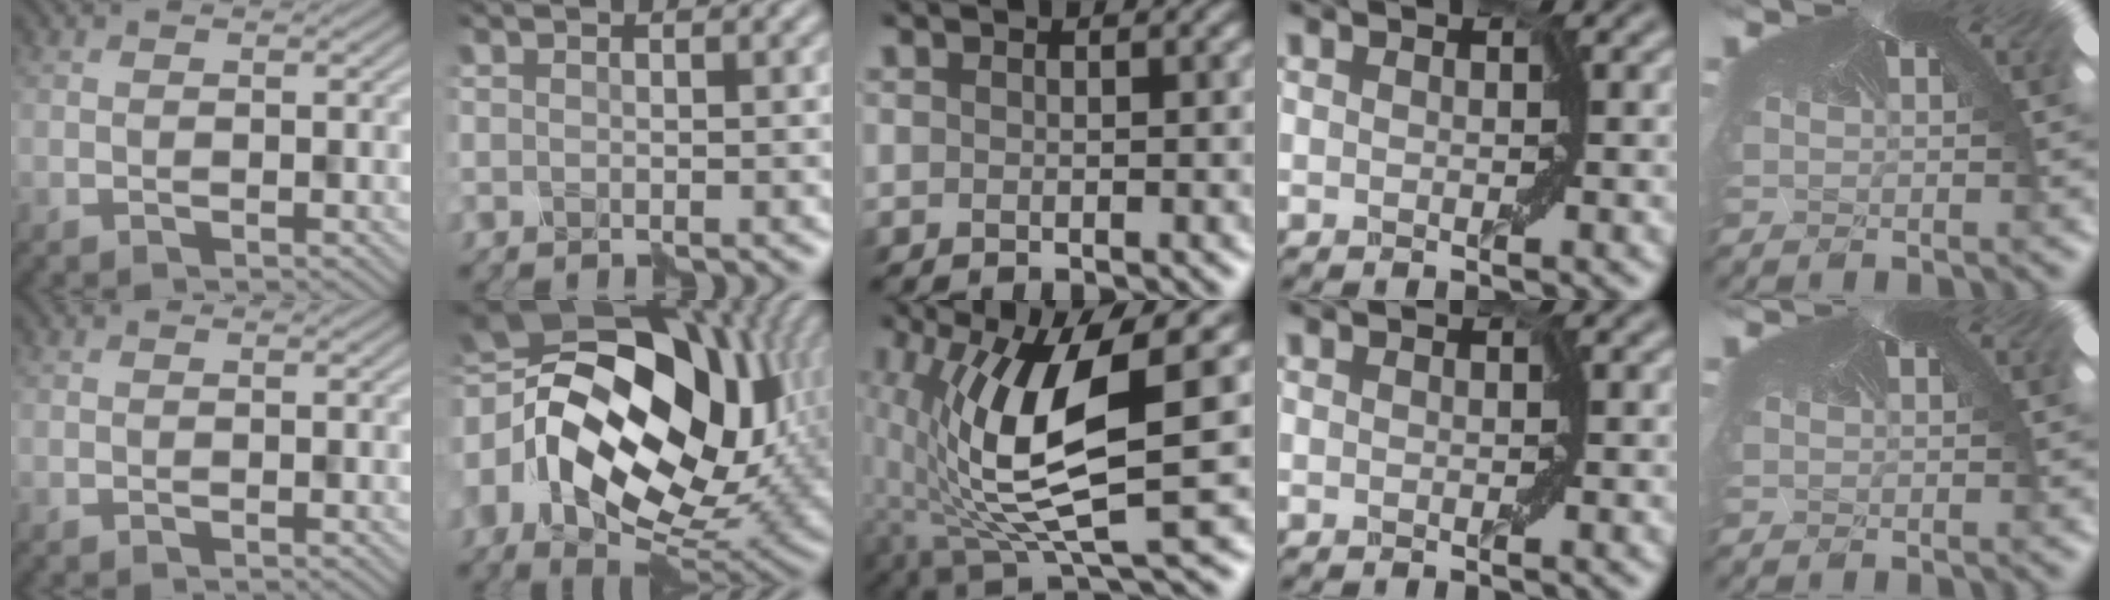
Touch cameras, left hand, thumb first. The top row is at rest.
{"index": {"total": 18.3, "force": [0.6, 11.9, 13.8], "torque": [-0.256, -0.002, 0.018]}, "middle": {"total": 10.4, "force": [1.0, 2.9, 10.0], "torque": [-0.204, -0.016, 0.018]}}